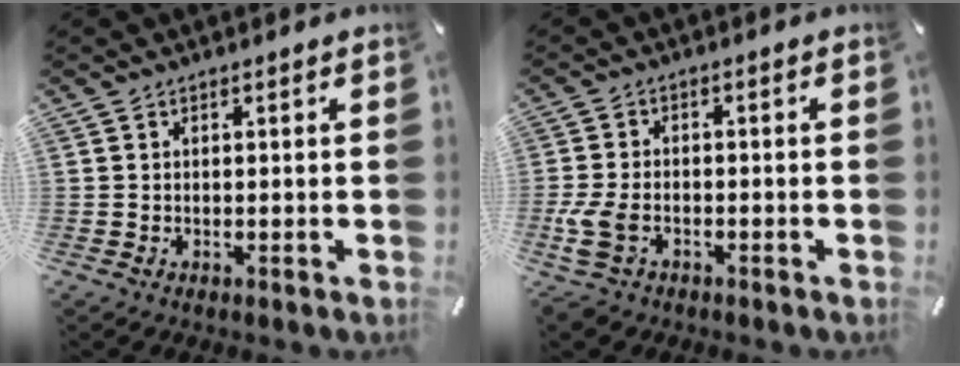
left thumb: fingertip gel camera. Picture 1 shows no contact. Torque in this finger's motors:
{"motor_torque": [0.48, 1.54, 0.00, 0.21, 0.13]}